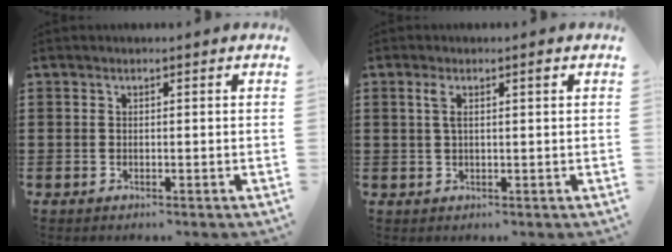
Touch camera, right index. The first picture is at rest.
{"total": 2.4, "force": [0.7, 0.4, 2.3], "torque": [-0.046, 0.003, 0.009]}